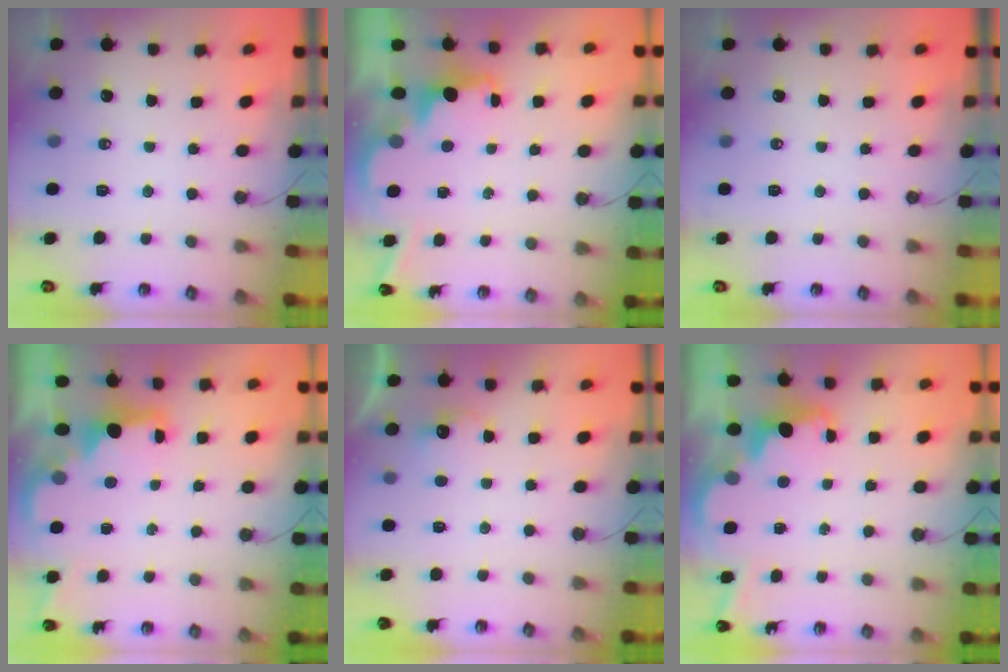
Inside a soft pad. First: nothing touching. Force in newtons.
{"total": 2.1, "press": 1.9, "slide": 0.8}
{"total": 0.0}
{"total": 2.3, "press": 2.2, "slide": 0.7}
{"total": 5.7, "press": 5.6, "slide": 0.9}
{"total": 3.4, "press": 3.3, "slide": 0.8}